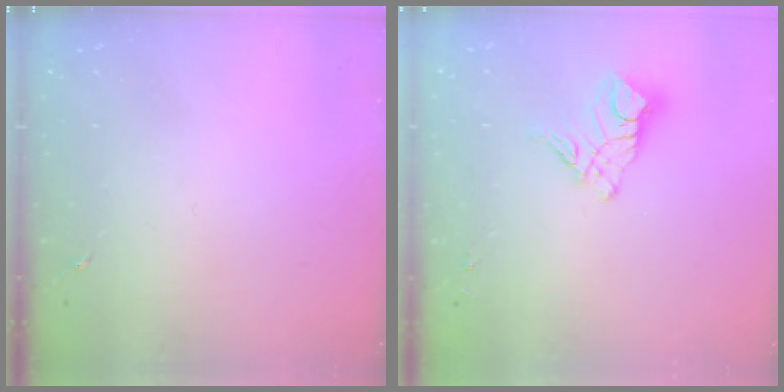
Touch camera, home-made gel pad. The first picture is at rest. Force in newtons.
{"total": 11.3, "press": 11.3, "slide": 1.1}